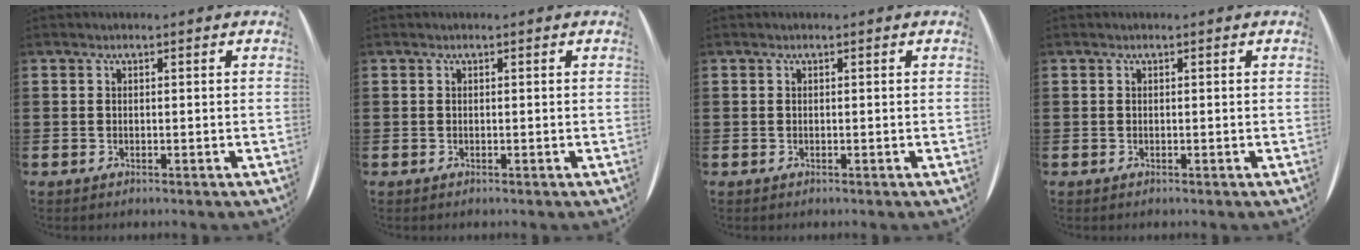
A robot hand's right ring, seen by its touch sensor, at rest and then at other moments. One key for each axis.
{"total": 0.0}
{"total": 0.0}
{"total": 0.0}